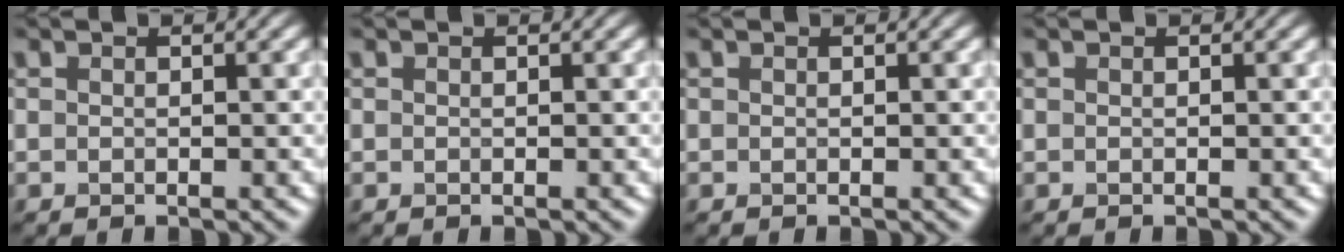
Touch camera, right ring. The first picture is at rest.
{"total": 0.0}
{"total": 0.0}
{"total": 0.0}